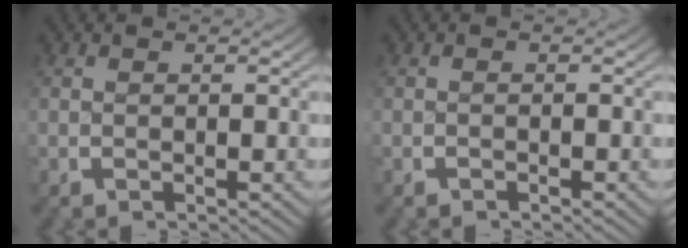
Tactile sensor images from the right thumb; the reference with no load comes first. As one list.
[{"total": 0.5, "force": [-0.5, 0.1, 0.0], "torque": [0.000, 0.002, -0.011]}]